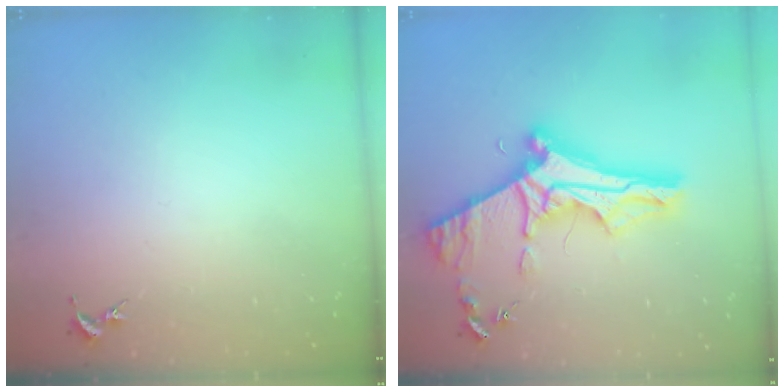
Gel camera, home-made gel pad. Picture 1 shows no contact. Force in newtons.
{"total": 11.8, "press": 11.7, "slide": 1.4}